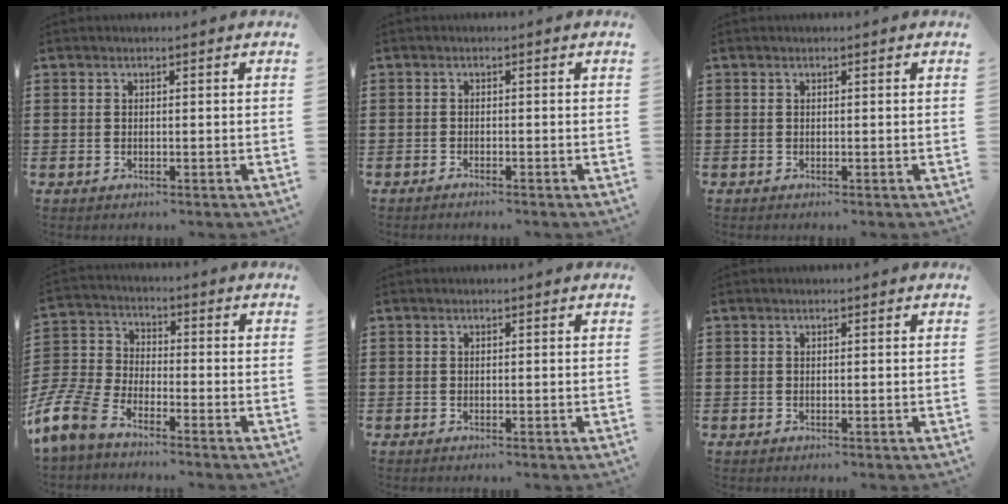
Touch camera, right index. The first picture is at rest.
{"total": 0.8, "force": [-0.8, 0.0, 0.1], "torque": [-0.004, -0.002, -0.015]}
{"total": 0.0}
{"total": 8.4, "force": [-7.1, 2.5, 3.7], "torque": [-0.117, -0.003, -0.150]}
{"total": 0.0}
{"total": 0.0}